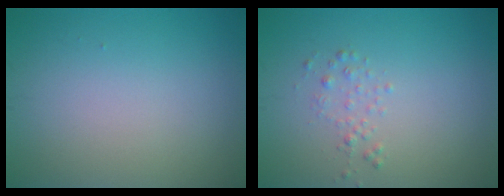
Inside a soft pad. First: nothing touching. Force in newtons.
{"total": 1.1, "press": 1.1, "slide": 0.1}